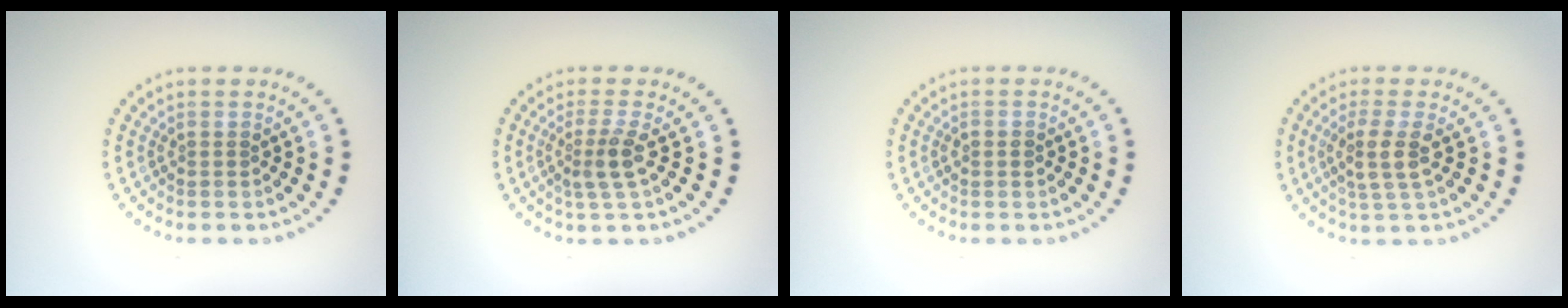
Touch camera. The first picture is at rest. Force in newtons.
{"total": 2.4, "press": 1.7, "slide": 1.6}
{"total": 1.1, "press": 1.1, "slide": 0.1}
{"total": 2.7, "press": 2.4, "slide": 1.2}